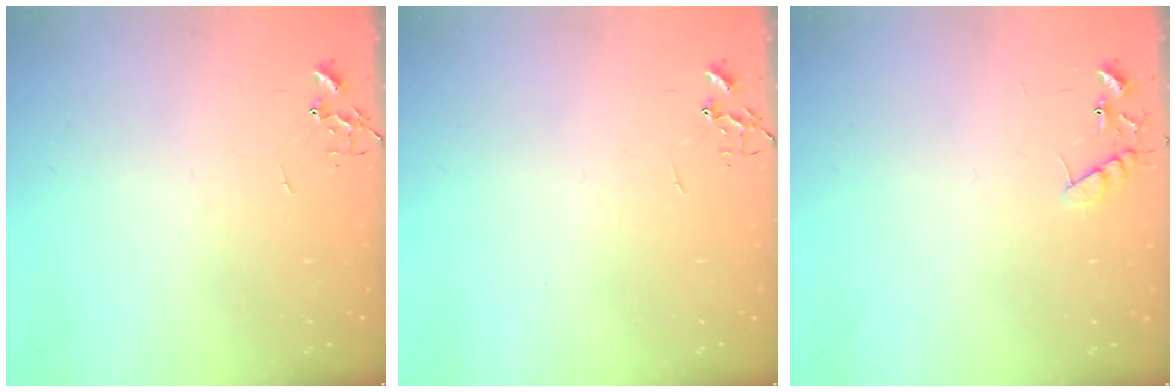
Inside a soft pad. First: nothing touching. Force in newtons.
{"total": 0.0}
{"total": 8.8, "press": 8.8, "slide": 0.4}